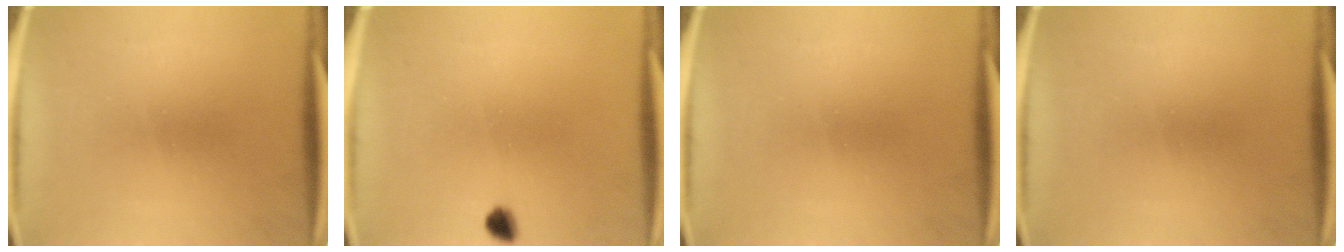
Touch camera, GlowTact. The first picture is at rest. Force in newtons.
{"total": 2.4}
{"total": 0.0}
{"total": 0.0}